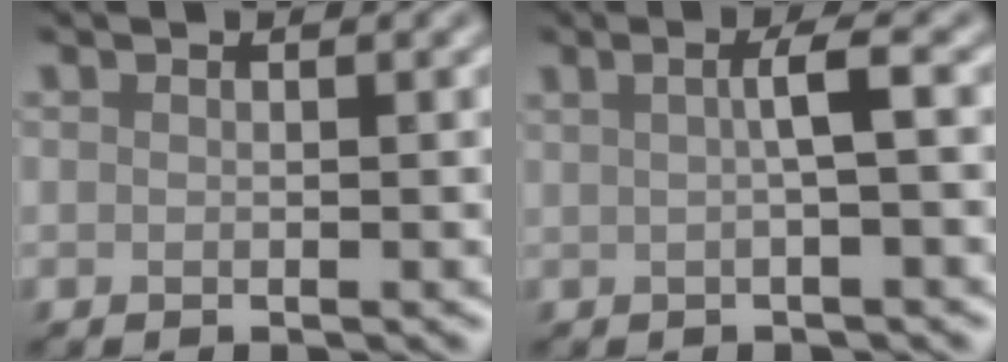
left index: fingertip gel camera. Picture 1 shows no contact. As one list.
[{"total": 2.7, "force": [0.3, 0.5, 2.6], "torque": [-0.042, 0.009, 0.001]}]